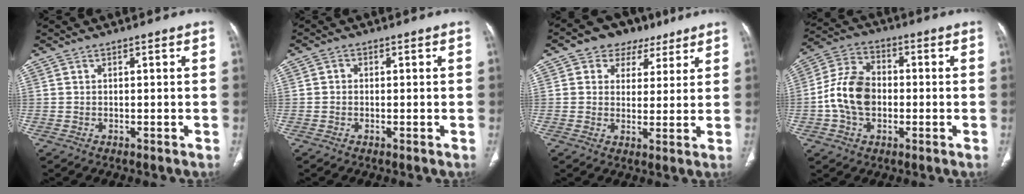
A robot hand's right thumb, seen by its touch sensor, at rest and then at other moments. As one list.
[{"total": 1.2, "force": [0.0, 1.1, 0.5], "torque": [-0.004, 0.003, -0.003]}, {"total": 9.1, "force": [5.2, 6.9, 3.0], "torque": [-0.002, -0.007, 0.076]}, {"total": 11.9, "force": [-1.4, 8.4, 8.2], "torque": [-0.146, 0.028, -0.032]}]